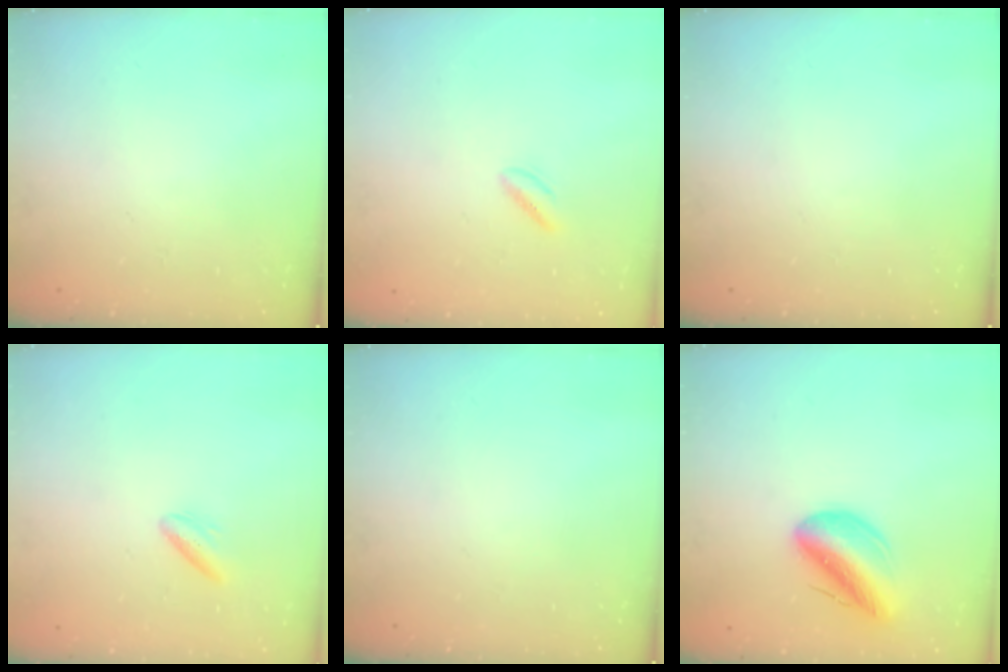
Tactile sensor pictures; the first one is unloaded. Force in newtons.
{"total": 1.6, "press": 1.2, "slide": 1.0}
{"total": 0.0}
{"total": 3.2, "press": 2.9, "slide": 1.3}
{"total": 0.0}
{"total": 12.4, "press": 12.2, "slide": 2.1}